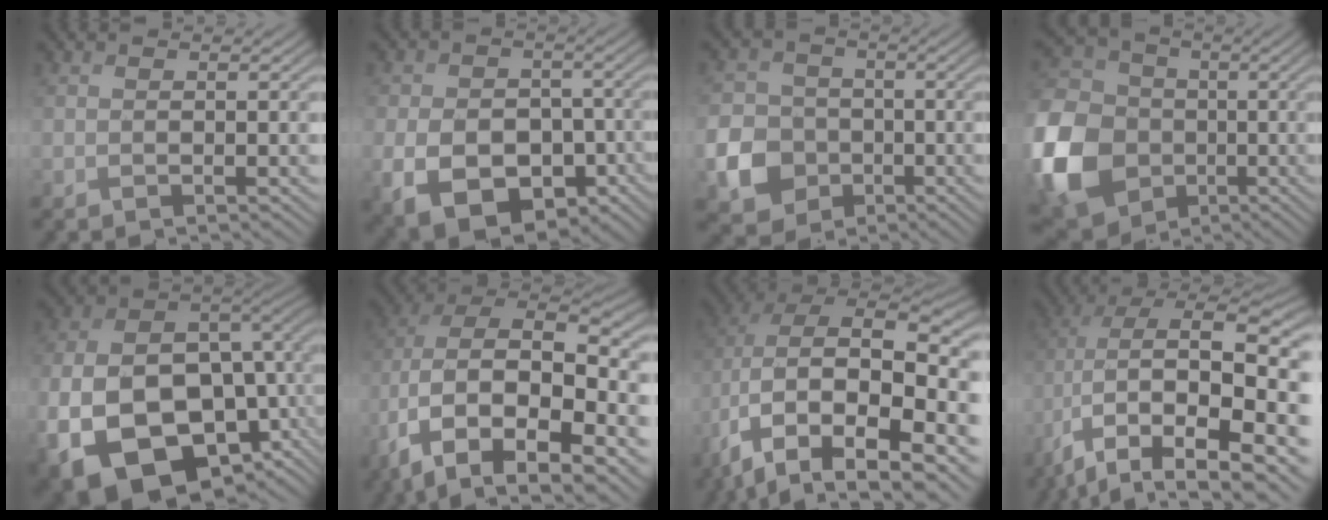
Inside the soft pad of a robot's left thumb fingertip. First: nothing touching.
{"total": 12.2, "force": [-4.4, 9.0, 6.9], "torque": [-0.142, -0.038, -0.079]}
{"total": 8.0, "force": [-2.6, 6.8, 3.4], "torque": [-0.092, -0.014, -0.059]}
{"total": 16.8, "force": [-4.6, 13.5, 8.8], "torque": [-0.263, -0.019, -0.102]}
{"total": 19.3, "force": [-4.5, 13.2, 13.4], "torque": [-0.286, -0.035, -0.048]}
{"total": 16.7, "force": [-4.6, 9.7, 12.9], "torque": [-0.286, -0.022, -0.066]}
{"total": 18.6, "force": [-4.0, 11.2, 14.3], "torque": [-0.294, -0.055, -0.014]}
{"total": 18.9, "force": [-3.6, 9.8, 15.7], "torque": [-0.290, -0.040, -0.028]}